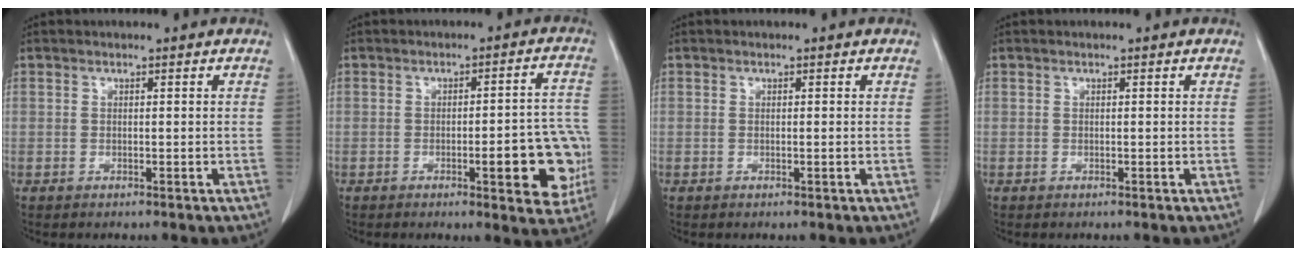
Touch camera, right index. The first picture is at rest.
{"total": 11.0, "force": [-3.0, 2.7, 10.2], "torque": [-0.103, 0.014, -0.035]}
{"total": 0.0}
{"total": 0.0}